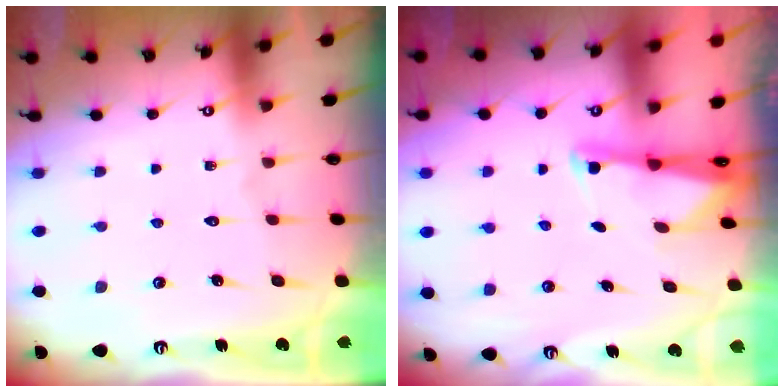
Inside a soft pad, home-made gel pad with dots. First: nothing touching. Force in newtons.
{"total": 1.8, "press": 1.7, "slide": 0.4}